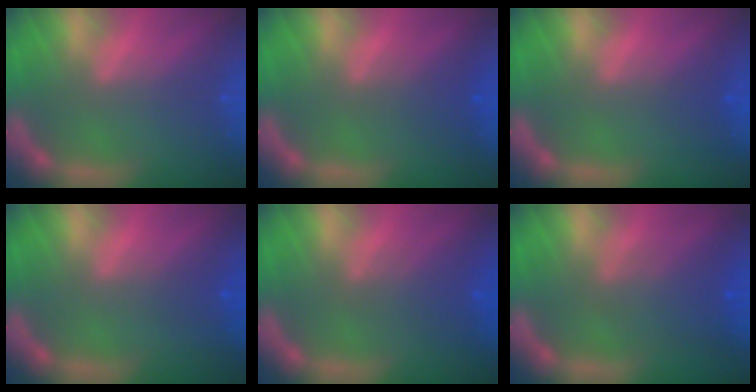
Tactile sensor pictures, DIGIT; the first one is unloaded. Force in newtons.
{"total": 2.0}
{"total": 1.0}
{"total": 1.5}
{"total": 3.0}
{"total": 3.4}